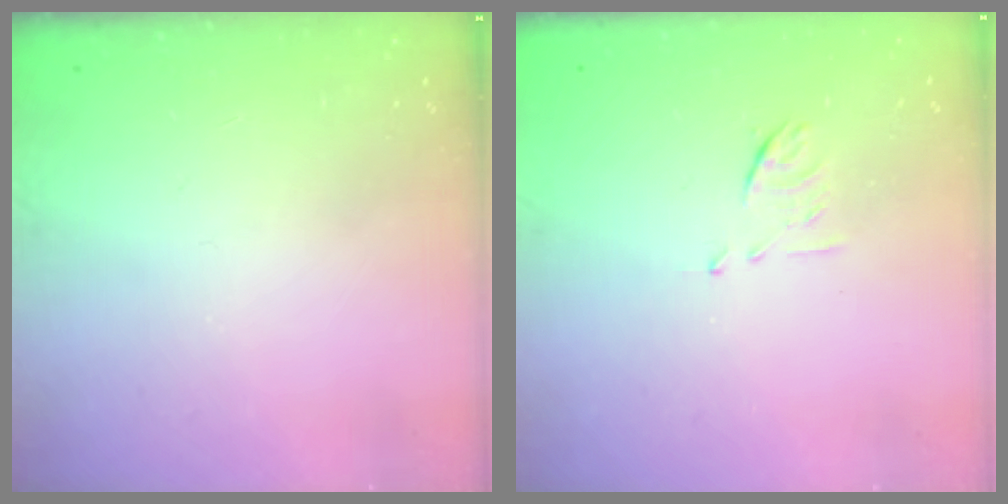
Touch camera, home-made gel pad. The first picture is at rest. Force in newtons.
{"total": 6.1, "press": 6.0, "slide": 1.1}